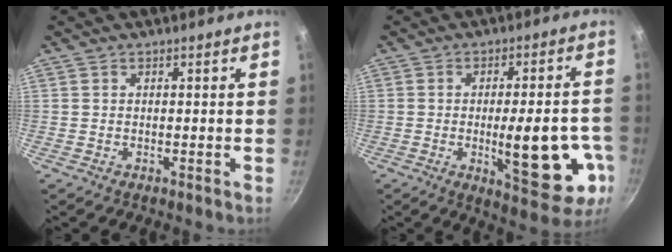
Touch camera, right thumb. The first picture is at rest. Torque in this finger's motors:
{"motor_torque": [1.95, 1.83, 1.64, 0.05, 0.14]}